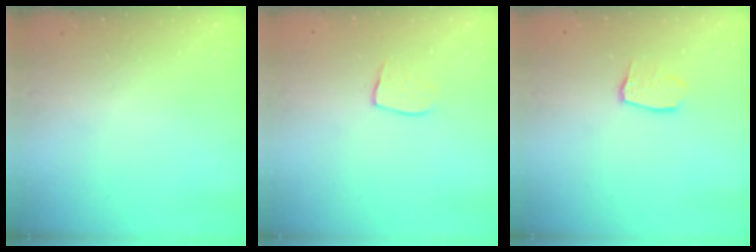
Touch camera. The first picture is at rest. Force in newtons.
{"total": 7.0, "press": 7.0, "slide": 0.5}
{"total": 6.8, "press": 6.8, "slide": 0.5}